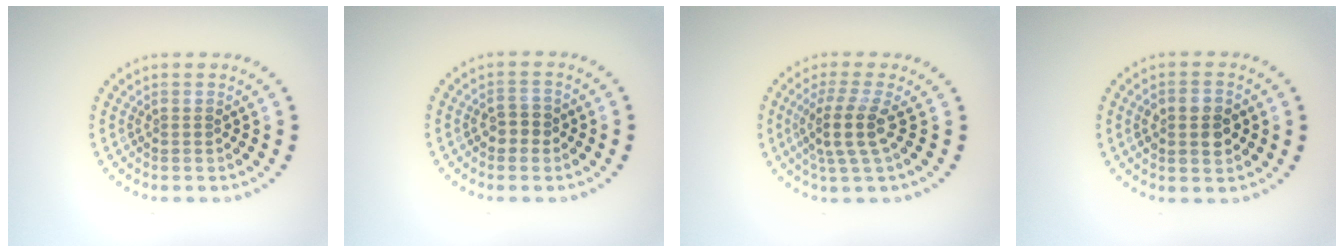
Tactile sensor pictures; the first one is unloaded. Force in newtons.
{"total": 1.9, "press": 1.8, "slide": 0.5}
{"total": 3.4, "press": 2.6, "slide": 2.1}
{"total": 3.7, "press": 3.7, "slide": 0.2}